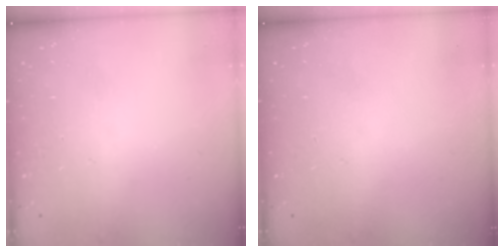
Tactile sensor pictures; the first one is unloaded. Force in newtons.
{"total": 0.0}